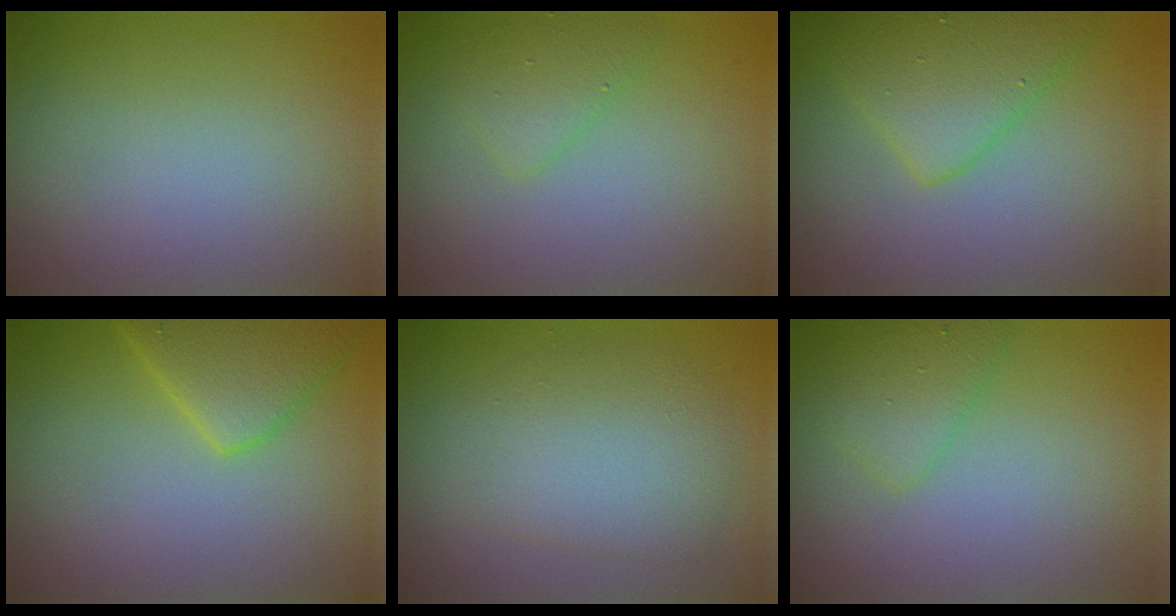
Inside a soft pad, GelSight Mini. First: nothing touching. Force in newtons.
{"total": 2.1, "press": 2.1, "slide": 0.2}
{"total": 5.2, "press": 5.2, "slide": 0.1}
{"total": 4.2, "press": 4.2, "slide": 0.2}
{"total": 4.6, "press": 4.6, "slide": 0.1}
{"total": 2.4, "press": 2.4, "slide": 0.2}